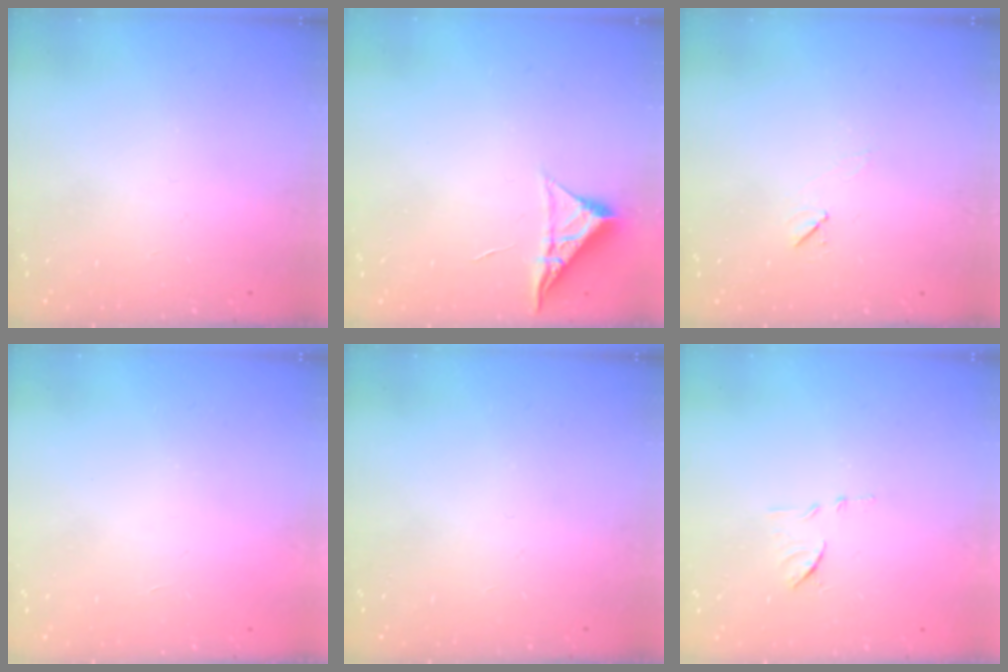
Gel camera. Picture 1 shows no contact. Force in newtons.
{"total": 4.7, "press": 4.7, "slide": 0.7}
{"total": 4.8, "press": 4.4, "slide": 2.0}
{"total": 1.6, "press": 1.6, "slide": 0.1}
{"total": 0.0}
{"total": 8.2, "press": 8.2, "slide": 0.2}